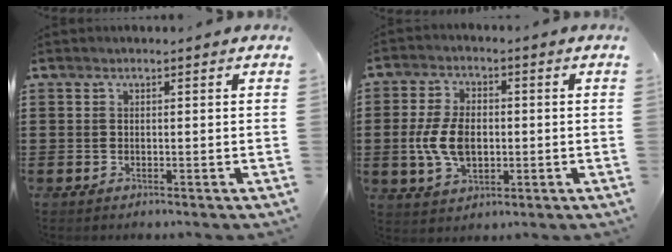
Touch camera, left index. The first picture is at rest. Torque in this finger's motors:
{"motor_torque": [1.89, 0.25, 0.77, 0.21]}